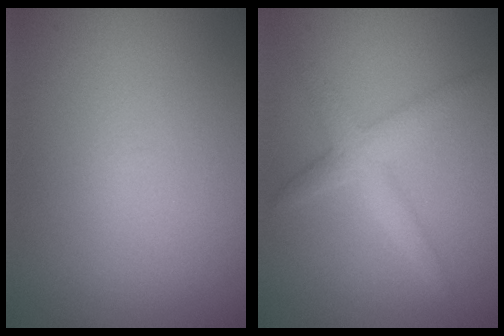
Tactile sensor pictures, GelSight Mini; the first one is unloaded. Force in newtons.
{"total": 2.8, "press": 2.8, "slide": 0.1}